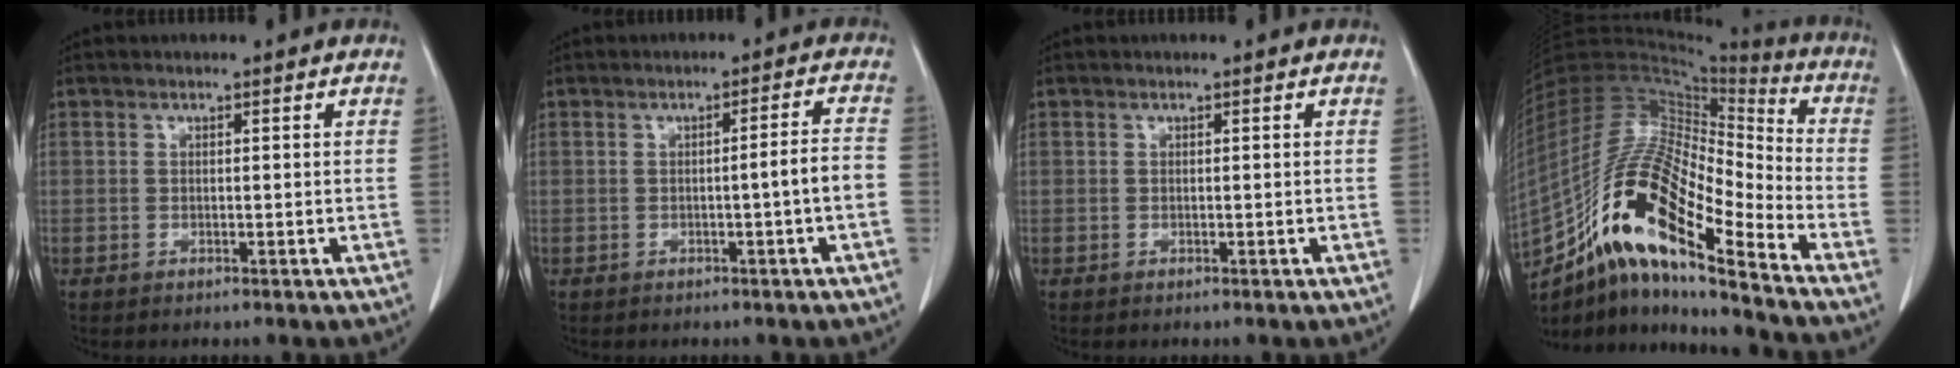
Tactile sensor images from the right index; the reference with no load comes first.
{"total": 3.8, "force": [-1.1, -0.6, 3.6], "torque": [-0.053, 0.005, -0.017]}
{"total": 0.0}
{"total": 22.2, "force": [-13.7, 4.1, 17.0], "torque": [-0.354, -0.004, -0.249]}